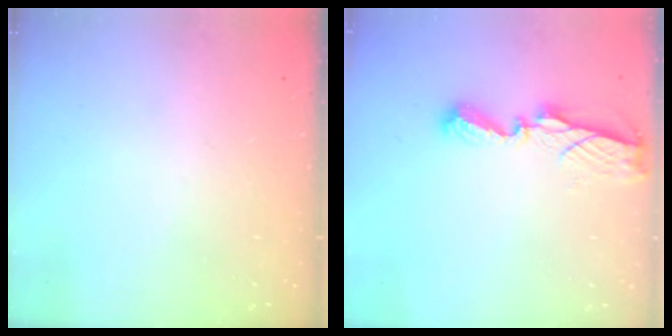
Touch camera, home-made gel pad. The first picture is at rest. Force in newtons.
{"total": 7.5, "press": 7.5, "slide": 0.5}